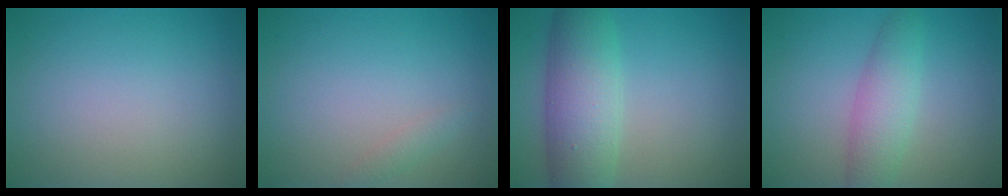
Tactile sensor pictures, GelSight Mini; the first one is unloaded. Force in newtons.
{"total": 0.9, "press": 0.9, "slide": 0.0}
{"total": 7.1, "press": 7.1, "slide": 0.2}
{"total": 3.7, "press": 3.7, "slide": 0.0}